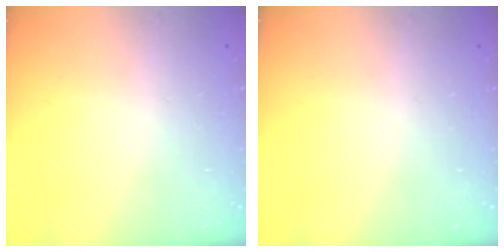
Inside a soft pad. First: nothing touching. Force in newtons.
{"total": 0.0}